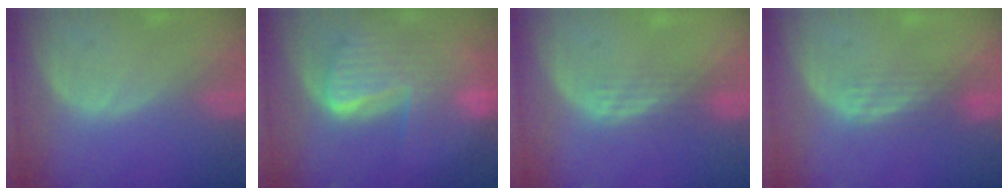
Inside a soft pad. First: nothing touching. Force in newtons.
{"total": 10.0, "press": 8.7, "slide": 5.0}
{"total": 3.0, "press": 2.6, "slide": 1.4}
{"total": 2.8, "press": 2.5, "slide": 1.3}